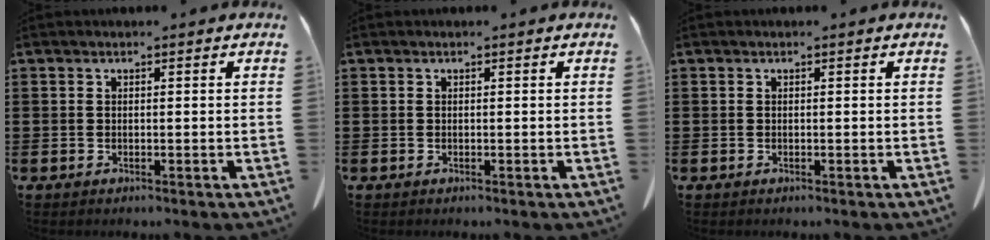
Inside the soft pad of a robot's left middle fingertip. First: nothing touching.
{"total": 0.0}
{"total": 0.0}